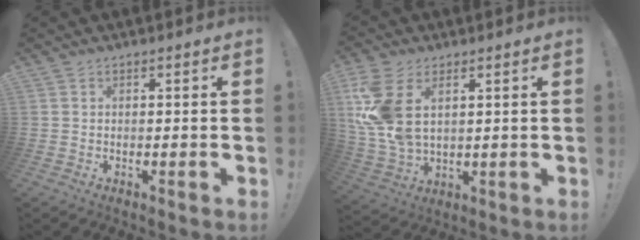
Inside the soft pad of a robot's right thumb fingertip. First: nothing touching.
{"total": 13.1, "force": [4.7, 7.3, 9.8], "torque": [-0.207, -0.019, 0.092]}